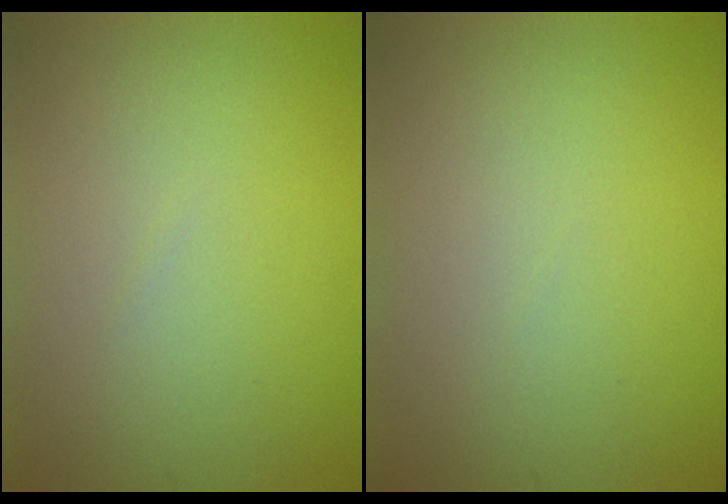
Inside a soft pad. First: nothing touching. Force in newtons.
{"total": 0.0}